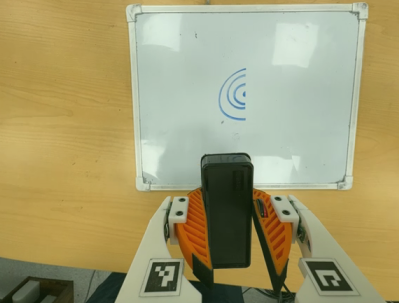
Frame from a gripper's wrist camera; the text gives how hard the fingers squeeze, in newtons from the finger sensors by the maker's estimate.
{"total": 8.9, "left": 8.9, "right": 8.9}